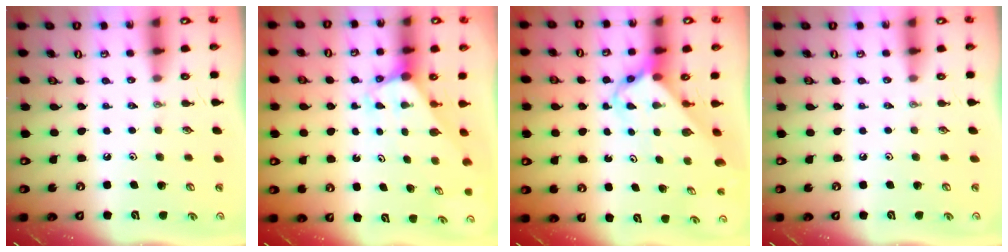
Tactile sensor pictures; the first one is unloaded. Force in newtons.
{"total": 3.1, "press": 3.1, "slide": 0.0}
{"total": 4.4, "press": 4.4, "slide": 0.3}
{"total": 0.0}